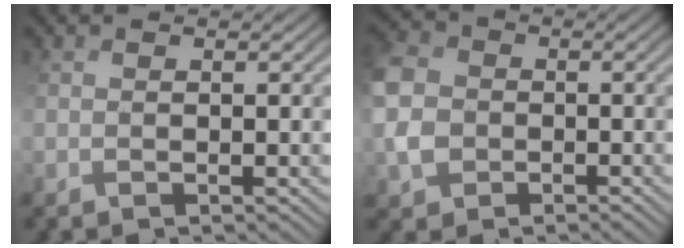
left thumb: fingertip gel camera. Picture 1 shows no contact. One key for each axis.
{"total": 4.6, "fx": -0.5, "fy": 4.1, "fz": 2.0, "tx": -0.066, "ty": 0.005, "tz": -0.026}